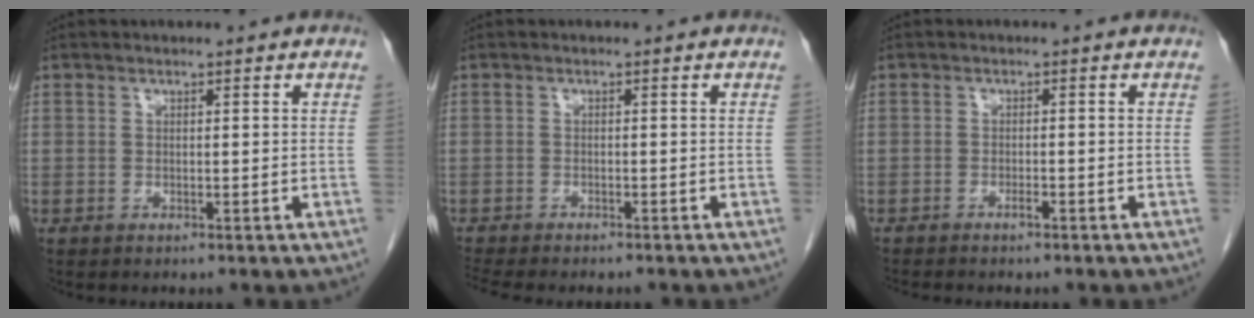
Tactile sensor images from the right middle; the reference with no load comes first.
{"total": 8.1, "force": [-7.2, 1.6, 3.4], "torque": [-0.056, -0.007, -0.104]}
{"total": 1.8, "force": [-1.5, 0.0, 1.0], "torque": [-0.020, -0.003, -0.019]}